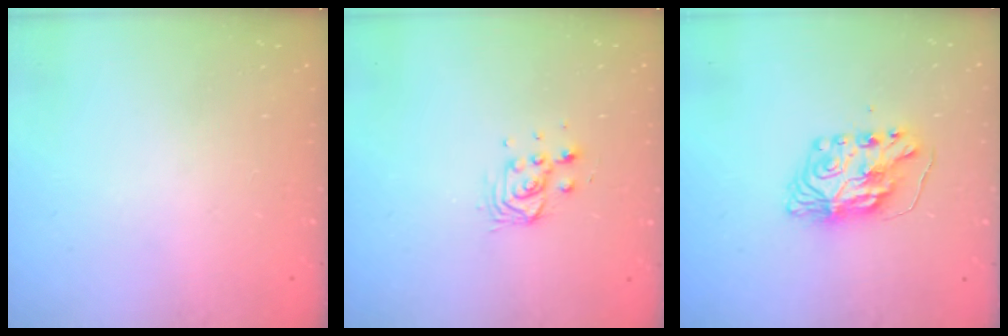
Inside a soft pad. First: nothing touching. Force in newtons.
{"total": 5.8, "press": 5.7, "slide": 1.2}
{"total": 8.3, "press": 8.3, "slide": 0.8}